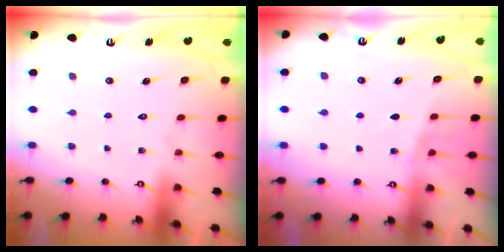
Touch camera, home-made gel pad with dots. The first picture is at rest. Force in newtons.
{"total": 4.7, "press": 4.5, "slide": 1.4}